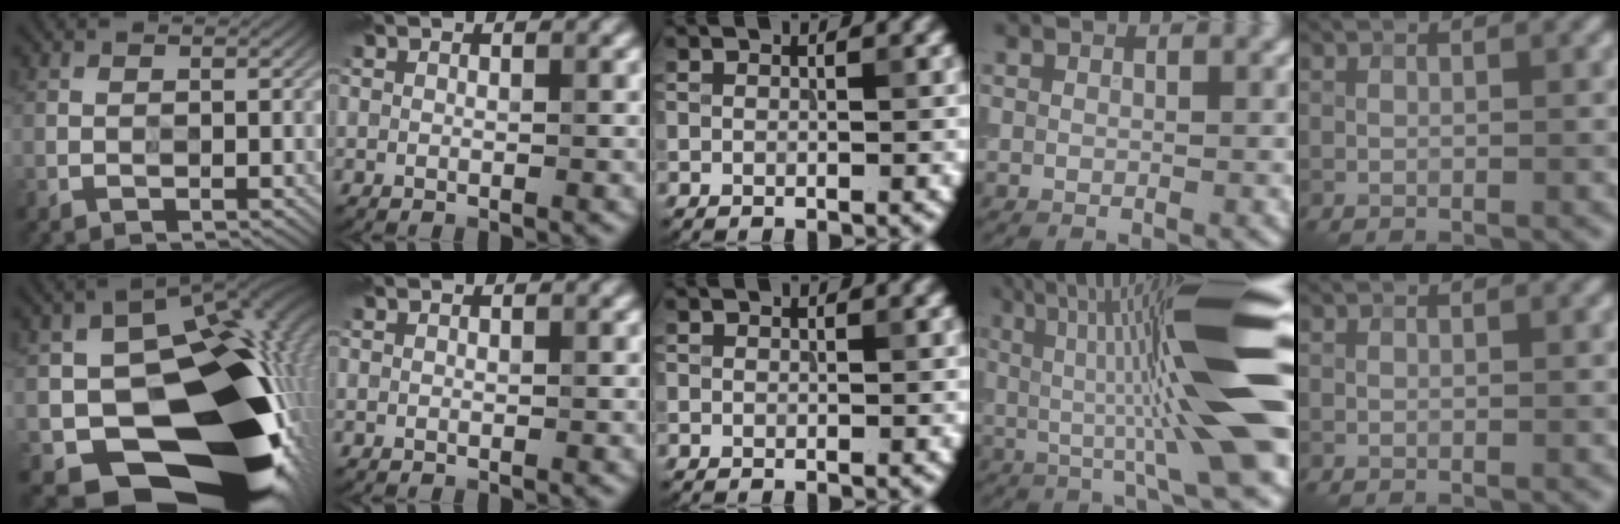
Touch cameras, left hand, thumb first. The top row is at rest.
{"thumb": {"total": 21.0, "force": [-5.9, 14.6, 13.9], "torque": [-0.194, -0.051, -0.072]}, "ring": {"total": 15.0, "force": [1.3, 2.3, 14.8], "torque": [-0.202, 0.022, 0.012]}}